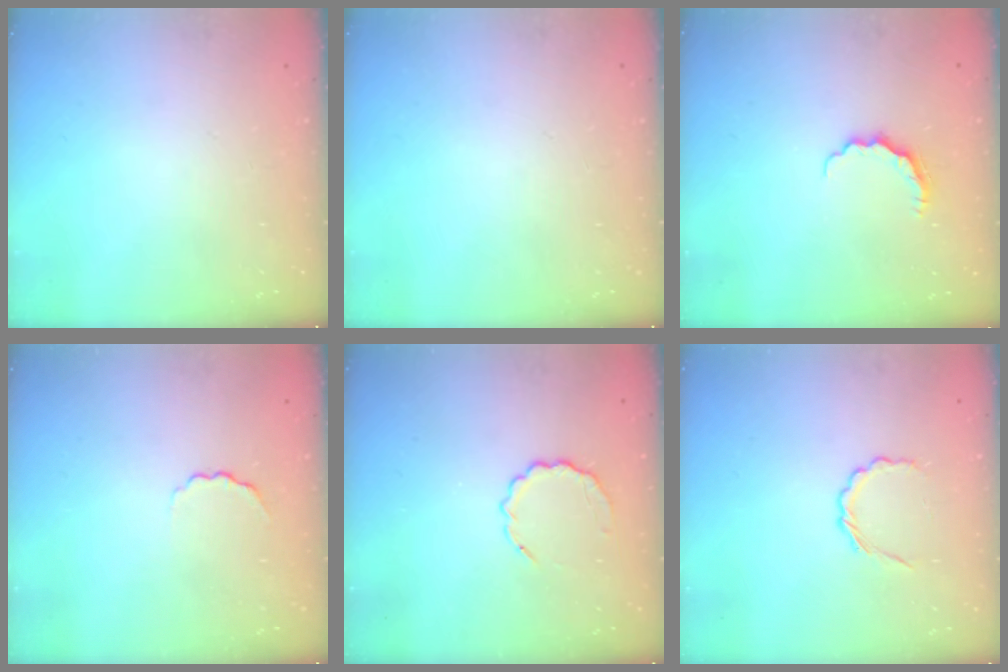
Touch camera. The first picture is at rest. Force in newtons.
{"total": 0.0}
{"total": 5.5, "press": 5.4, "slide": 0.7}
{"total": 2.5, "press": 2.4, "slide": 0.6}
{"total": 5.4, "press": 5.2, "slide": 1.5}
{"total": 3.7, "press": 3.4, "slide": 1.2}